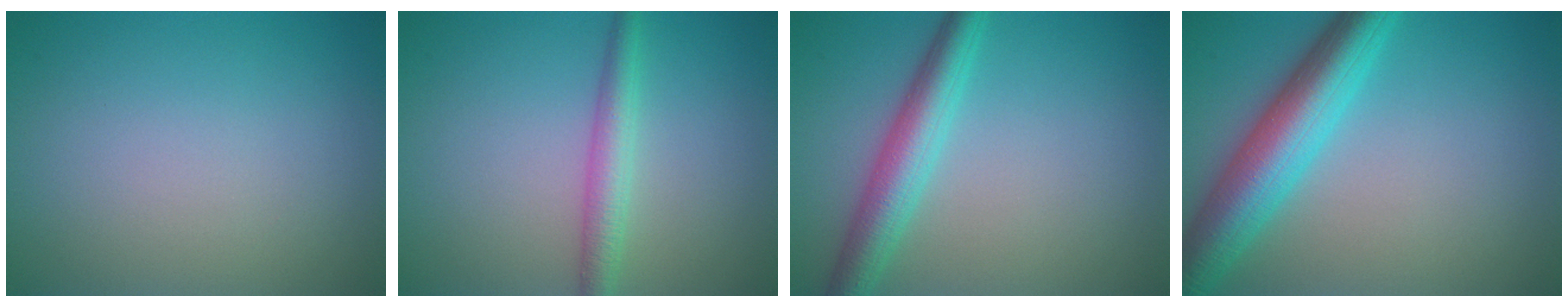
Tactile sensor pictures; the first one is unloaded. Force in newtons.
{"total": 2.8, "press": 2.8, "slide": 0.1}
{"total": 4.5, "press": 4.5, "slide": 0.1}
{"total": 7.5, "press": 7.5, "slide": 0.2}